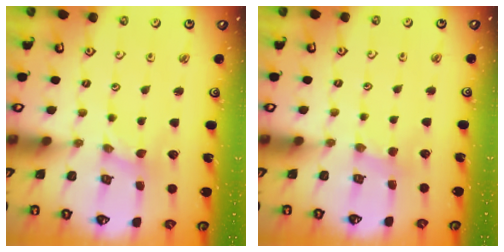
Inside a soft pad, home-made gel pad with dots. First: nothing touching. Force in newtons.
{"total": 2.2, "press": 2.2, "slide": 0.4}